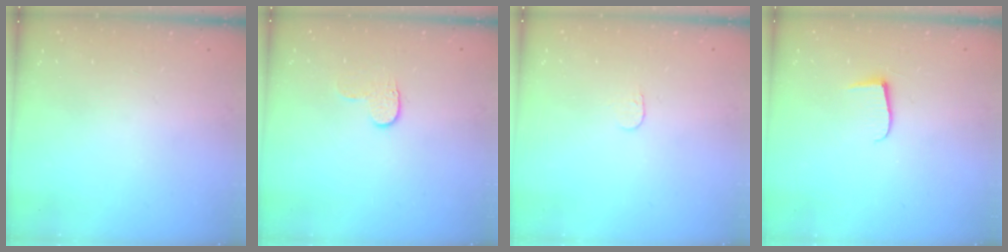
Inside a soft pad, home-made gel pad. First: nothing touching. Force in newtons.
{"total": 5.8, "press": 5.8, "slide": 0.5}
{"total": 3.6, "press": 3.6, "slide": 0.3}
{"total": 5.1, "press": 5.0, "slide": 0.6}